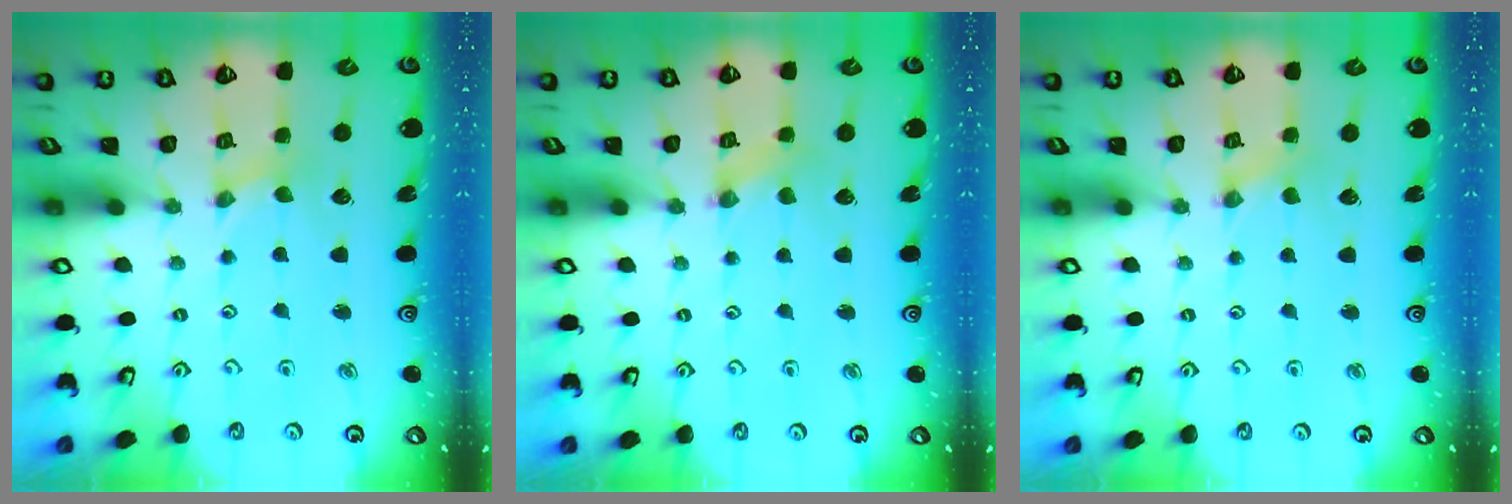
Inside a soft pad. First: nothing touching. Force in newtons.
{"total": 1.7, "press": 1.7, "slide": 0.4}
{"total": 0.0}